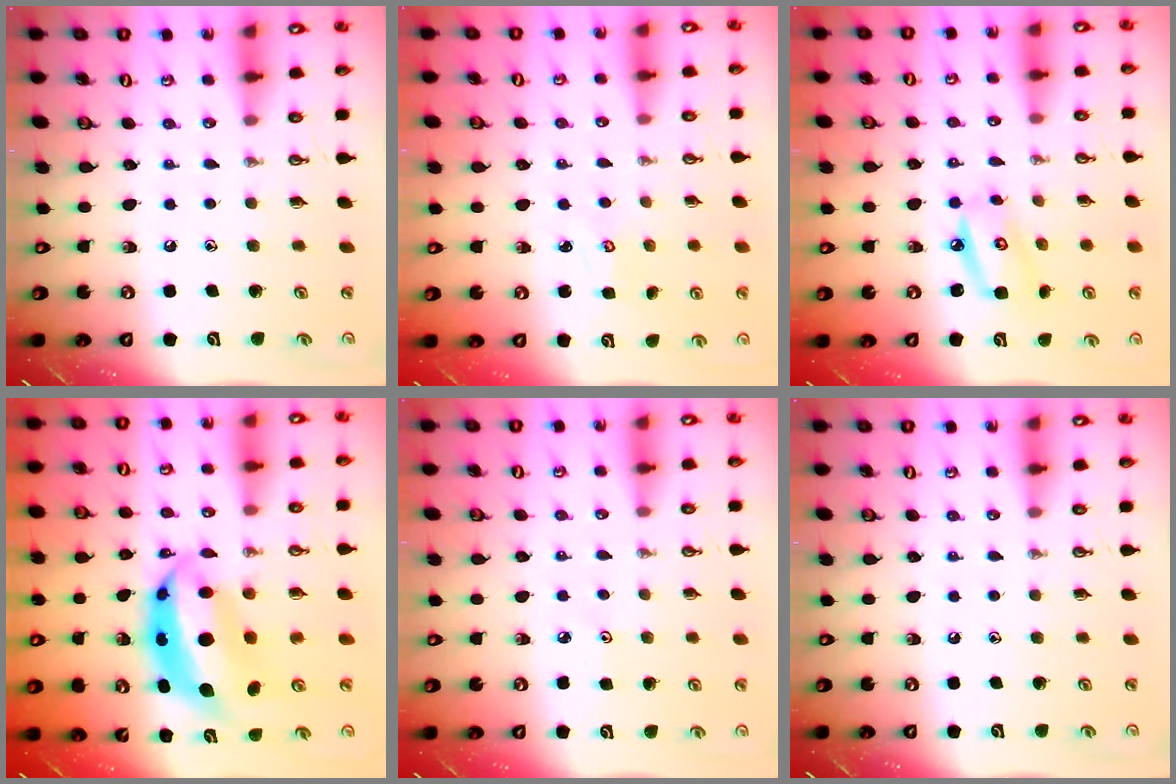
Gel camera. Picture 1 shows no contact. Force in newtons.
{"total": 2.9, "press": 2.9, "slide": 0.3}
{"total": 7.8, "press": 7.8, "slide": 0.8}
{"total": 12.2, "press": 12.2, "slide": 1.1}
{"total": 3.2, "press": 3.2, "slide": 0.3}
{"total": 0.0}